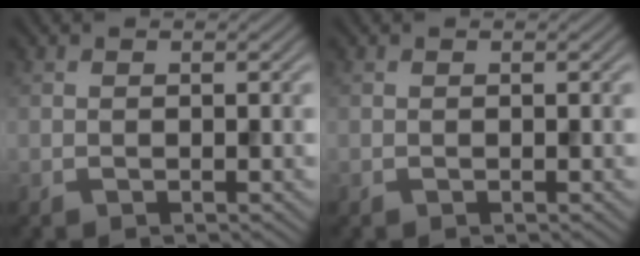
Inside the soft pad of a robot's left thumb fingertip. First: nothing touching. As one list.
[{"total": 0.0}]